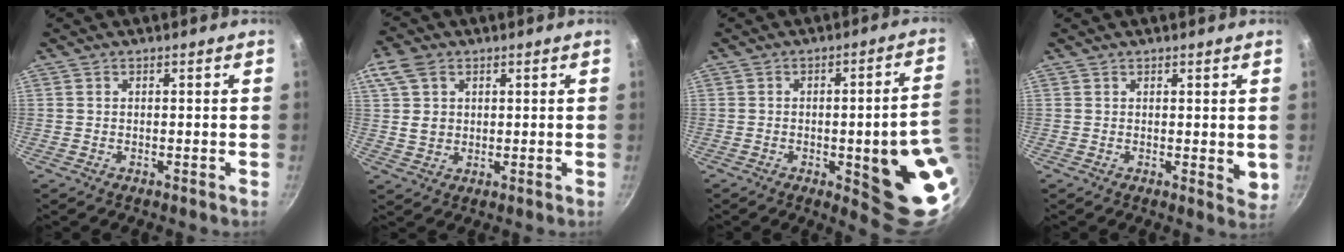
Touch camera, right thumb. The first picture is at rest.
{"total": 7.1, "force": [2.6, 5.3, 3.9], "torque": [-0.062, -0.005, 0.044]}
{"total": 18.0, "force": [-3.5, 4.8, 17.0], "torque": [-0.161, 0.016, -0.042]}
{"total": 3.1, "force": [1.4, 1.3, 2.5], "torque": [-0.028, -0.004, 0.021]}